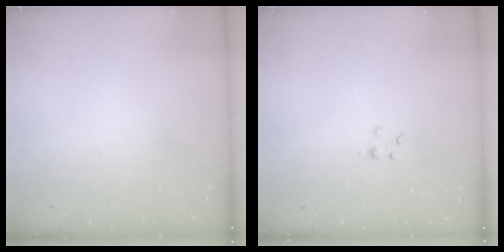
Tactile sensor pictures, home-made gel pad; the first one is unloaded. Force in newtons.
{"total": 1.0, "press": 1.0, "slide": 0.1}